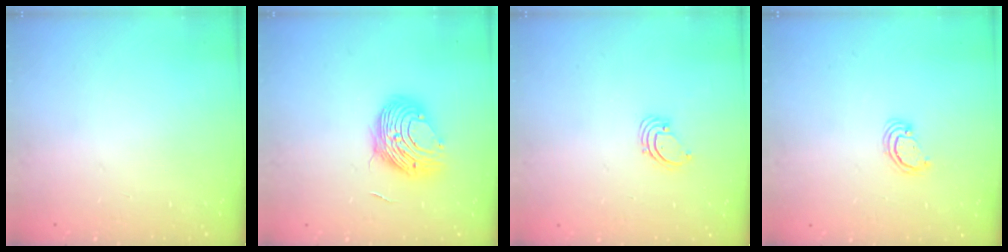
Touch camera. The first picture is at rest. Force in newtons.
{"total": 9.9, "press": 9.9, "slide": 0.7}
{"total": 1.6, "press": 1.6, "slide": 0.1}
{"total": 2.6, "press": 2.5, "slide": 0.2}